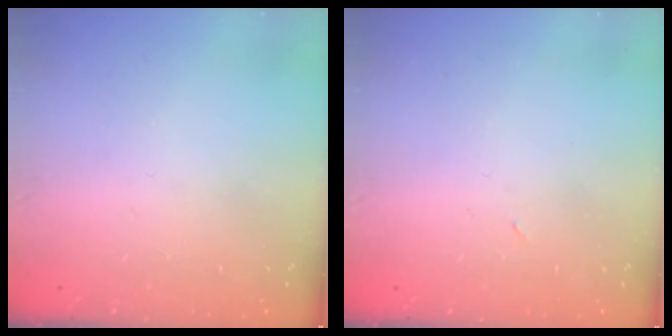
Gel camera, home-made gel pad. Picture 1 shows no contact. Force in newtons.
{"total": 2.4, "press": 2.3, "slide": 0.8}